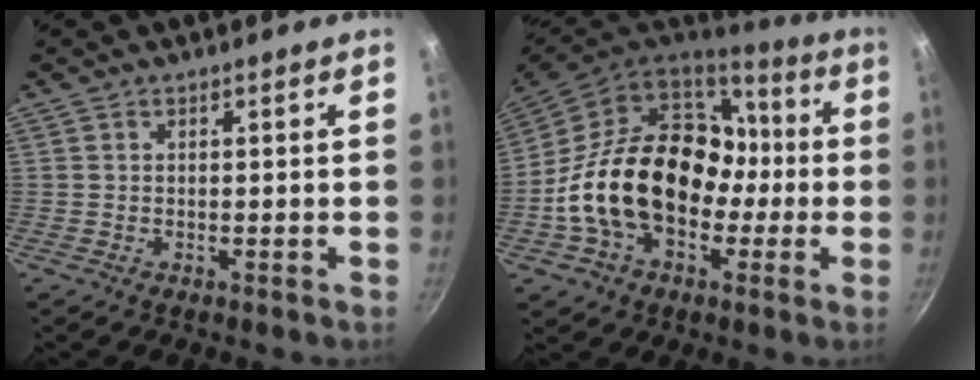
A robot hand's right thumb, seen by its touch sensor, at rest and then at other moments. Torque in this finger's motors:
{"motor_torque": [1.77, 1.93, 2.36, -0.40, 0.30]}